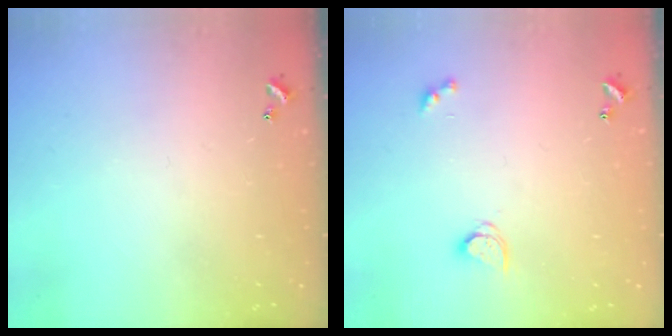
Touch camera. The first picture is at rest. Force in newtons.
{"total": 2.9, "press": 2.9, "slide": 0.3}